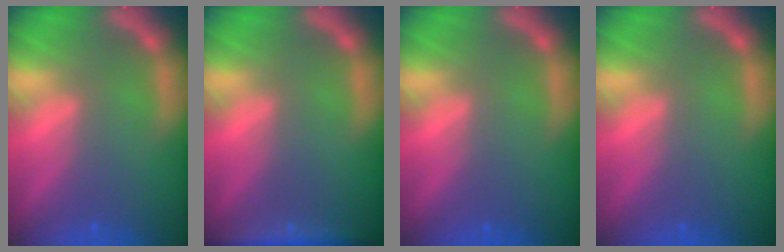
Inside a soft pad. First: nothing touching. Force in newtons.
{"total": 3.9}
{"total": 0.0}
{"total": 0.0}